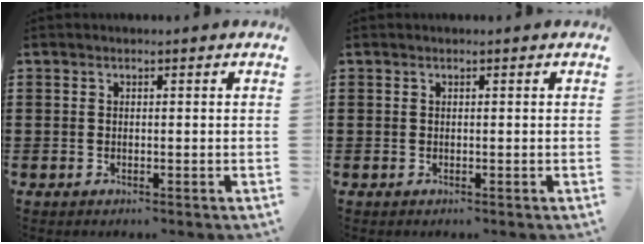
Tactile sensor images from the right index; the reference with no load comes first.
{"total": 0.0}